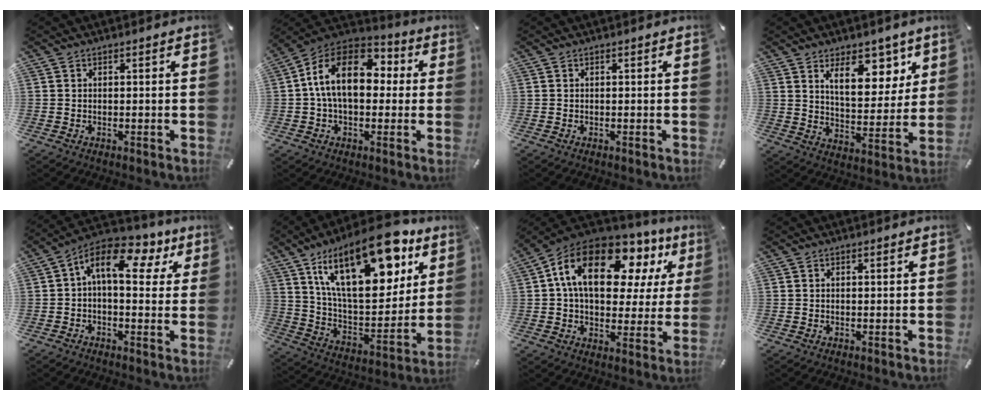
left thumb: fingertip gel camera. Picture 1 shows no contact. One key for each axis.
{"total": 15.7, "fx": 1.8, "fy": 10.1, "fz": 11.9, "tx": -0.229, "ty": 0.005, "tz": 0.026}
{"total": 0.0}
{"total": 12.8, "fx": 7.7, "fy": 7.1, "fz": 7.5, "tx": -0.096, "ty": -0.040, "tz": 0.132}
{"total": 12.8, "fx": 3.6, "fy": 6.8, "fz": 10.3, "tx": -0.176, "ty": -0.015, "tz": 0.060}
{"total": 27.2, "fx": 15.1, "fy": 12.2, "fz": 19.0, "tx": -0.315, "ty": -0.083, "tz": 0.252}
{"total": 20.6, "fx": 8.4, "fy": 12.4, "fz": 14.1, "tx": -0.252, "ty": -0.026, "tz": 0.142}
{"total": 0.5, "fx": 0.2, "fy": 0.1, "fz": 0.5, "tx": -0.009, "ty": 0.000, "tz": 0.002}